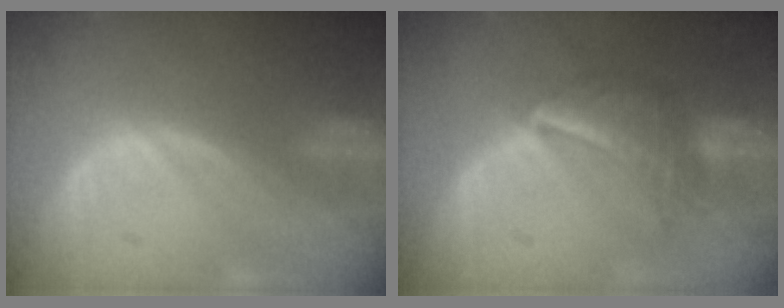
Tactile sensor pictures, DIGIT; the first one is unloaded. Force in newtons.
{"total": 6.3, "press": 6.0, "slide": 2.1}